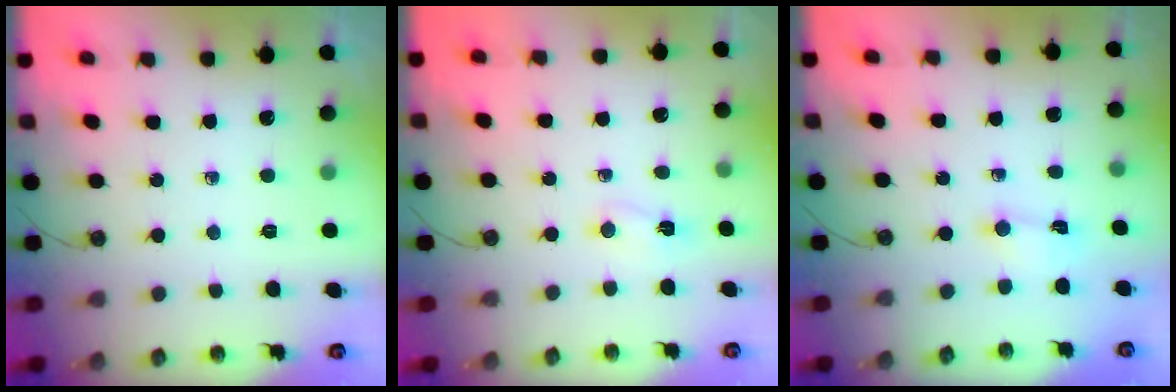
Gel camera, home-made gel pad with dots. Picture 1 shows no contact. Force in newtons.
{"total": 2.4, "press": 2.4, "slide": 0.5}
{"total": 0.5, "press": 0.5, "slide": 0.2}